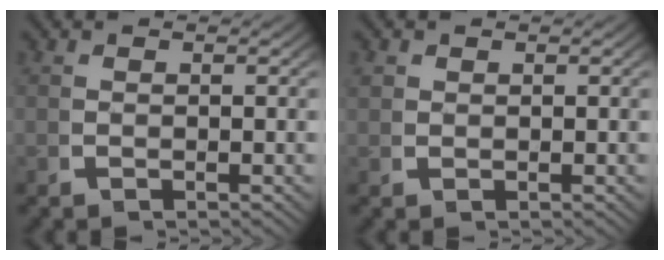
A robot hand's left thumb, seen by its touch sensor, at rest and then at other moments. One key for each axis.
{"total": 1.0, "fx": 0.6, "fy": 0.7, "fz": 0.2, "tx": -0.008, "ty": -0.005, "tz": 0.018}